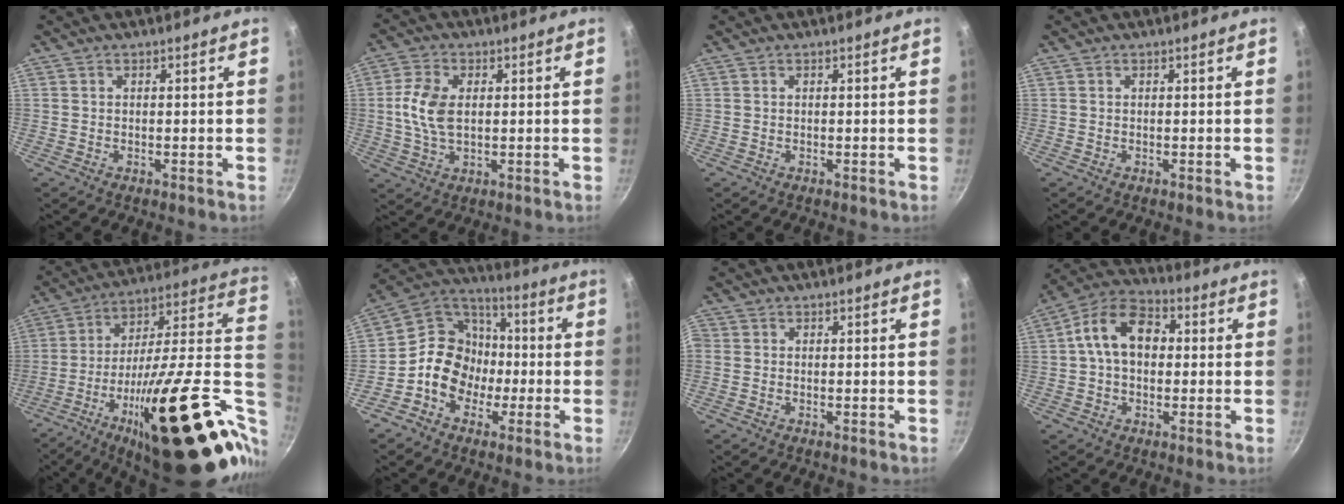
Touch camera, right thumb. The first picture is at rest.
{"total": 8.6, "force": [1.0, 5.3, 6.7], "torque": [-0.128, 0.003, 0.017]}
{"total": 0.0}
{"total": 0.0}
{"total": 39.1, "force": [-8.4, 12.5, 36.1], "torque": [-0.501, 0.016, -0.132]}
{"total": 13.2, "force": [-3.3, 11.1, 6.4], "torque": [-0.058, 0.051, -0.076]}
{"total": 0.5, "force": [-0.1, 0.4, 0.3], "torque": [-0.010, 0.000, -0.005]}
{"total": 11.6, "force": [1.2, 8.0, 8.3], "torque": [-0.113, 0.032, 0.001]}